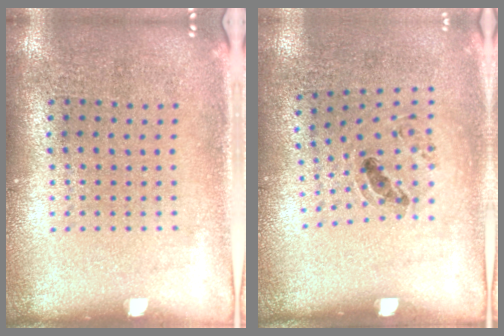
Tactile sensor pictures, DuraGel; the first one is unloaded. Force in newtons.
{"total": 1.2, "press": 0.9, "slide": 0.8}